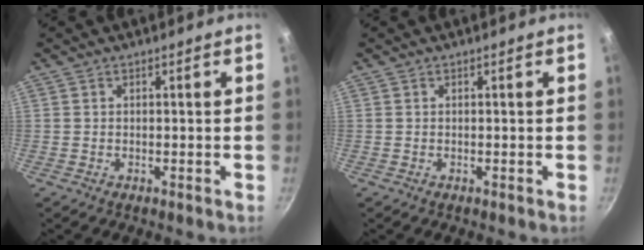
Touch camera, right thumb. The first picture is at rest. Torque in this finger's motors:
{"motor_torque": [-0.26, -0.01, 0.05, -0.03, 0.00]}